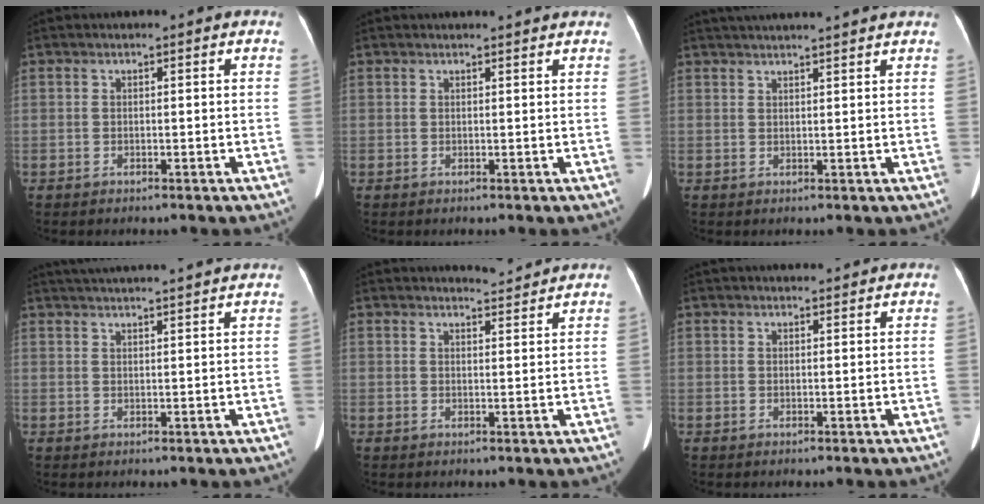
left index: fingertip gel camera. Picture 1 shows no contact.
{"total": 3.0, "force": [2.9, 0.0, 0.6], "torque": [-0.010, 0.009, 0.029]}
{"total": 11.5, "force": [10.5, -0.1, 4.7], "torque": [-0.078, 0.029, 0.137]}
{"total": 13.0, "force": [11.9, -0.1, 5.2], "torque": [-0.091, 0.026, 0.160]}
{"total": 3.1, "force": [3.0, -0.3, -0.1], "torque": [-0.007, -0.005, 0.044]}
{"total": 5.4, "force": [5.1, 0.7, 1.5], "torque": [-0.018, 0.026, 0.061]}